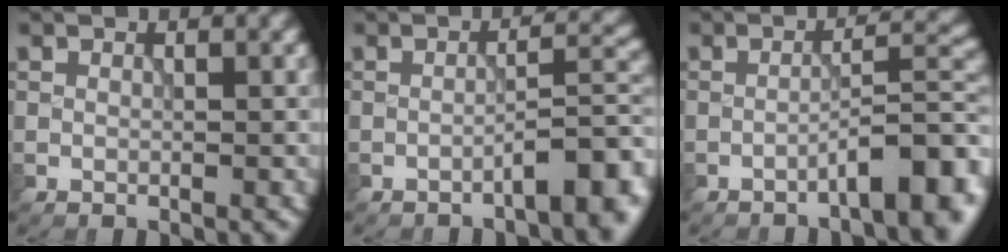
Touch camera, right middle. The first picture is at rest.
{"total": 5.3, "force": [-2.8, 1.2, 4.3], "torque": [-0.056, 0.016, -0.045]}
{"total": 6.1, "force": [-3.4, 1.2, 4.9], "torque": [-0.066, 0.019, -0.054]}